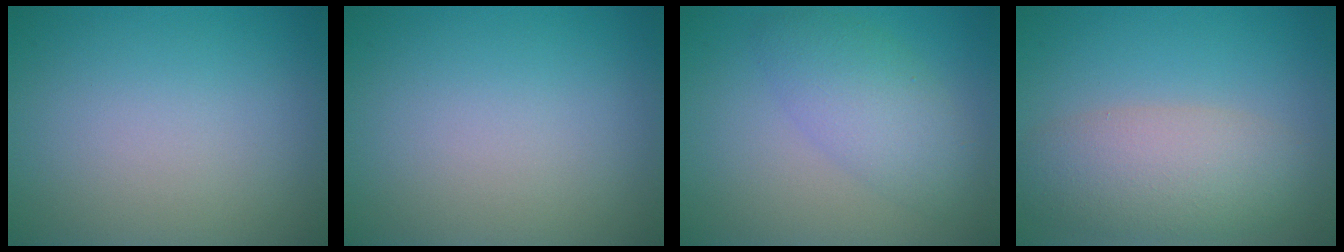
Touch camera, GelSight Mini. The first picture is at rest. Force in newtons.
{"total": 0.0}
{"total": 4.1, "press": 4.1, "slide": 0.1}
{"total": 5.5, "press": 5.5, "slide": 0.3}